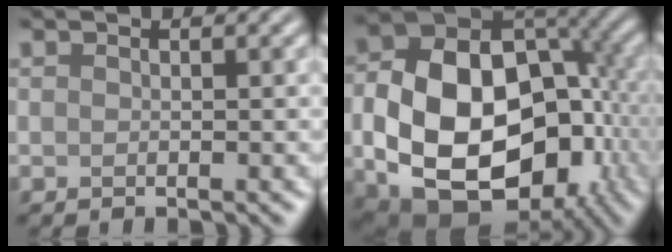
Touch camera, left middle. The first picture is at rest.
{"total": 17.3, "force": [-3.2, 12.2, 11.9], "torque": [-0.211, -0.033, -0.034]}